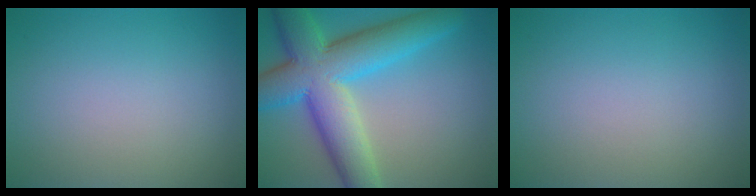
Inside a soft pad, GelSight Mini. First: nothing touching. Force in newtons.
{"total": 10.9, "press": 10.9, "slide": 0.5}
{"total": 0.0}